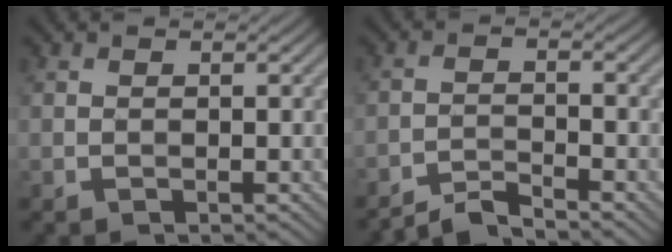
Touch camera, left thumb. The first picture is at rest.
{"total": 3.5, "force": [-3.3, 0.3, 1.2], "torque": [-0.014, 0.004, -0.071]}